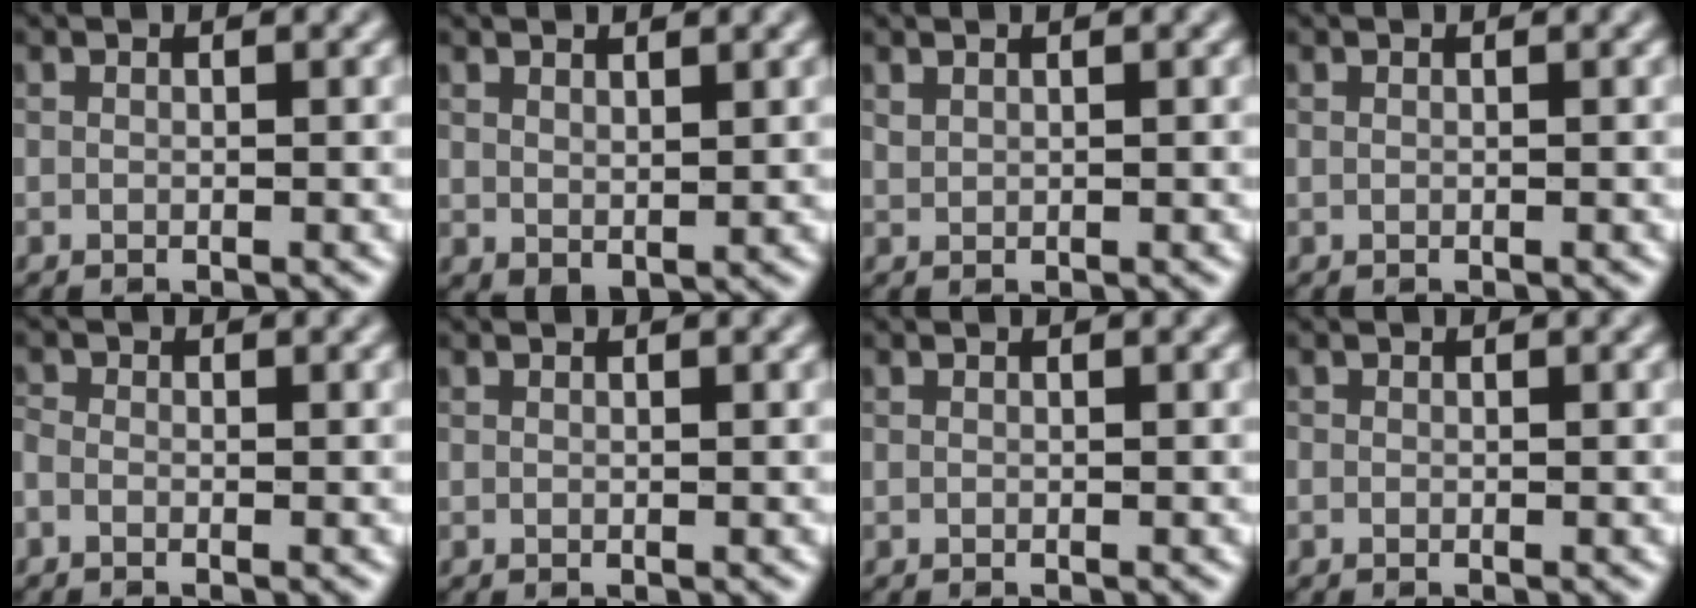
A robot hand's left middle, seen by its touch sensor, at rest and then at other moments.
{"total": 1.8, "force": [1.0, 0.9, 1.1], "torque": [-0.025, -0.006, 0.025]}
{"total": 0.6, "force": [0.5, 0.2, 0.1], "torque": [-0.004, 0.000, 0.015]}
{"total": 0.0}
{"total": 0.9, "force": [-0.5, 0.5, 0.5], "torque": [-0.017, -0.004, -0.012]}
{"total": 0.0}
{"total": 0.0}
{"total": 0.0}